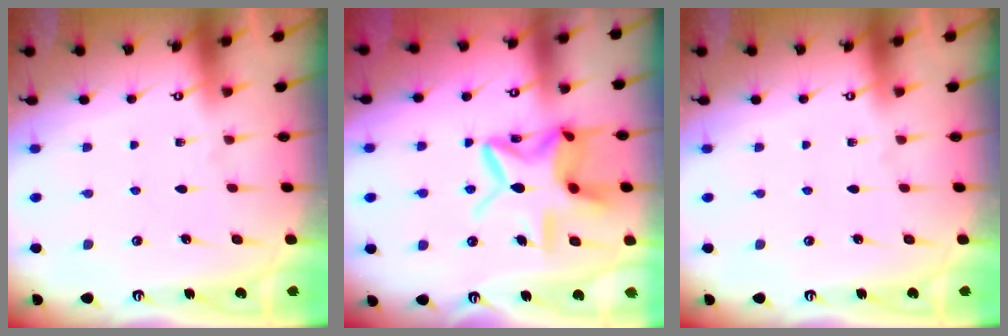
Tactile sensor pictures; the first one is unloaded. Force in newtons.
{"total": 15.7, "press": 15.6, "slide": 1.3}
{"total": 0.0}